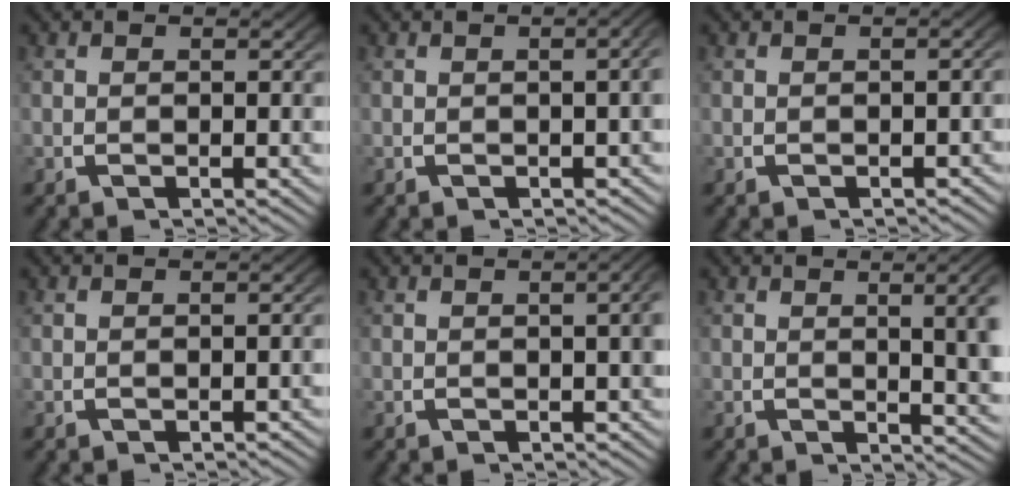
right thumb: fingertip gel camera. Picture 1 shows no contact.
{"total": 1.9, "force": [-0.3, 0.5, 1.8], "torque": [-0.020, 0.006, -0.002]}
{"total": 0.9, "force": [-0.7, 0.3, 0.5], "torque": [-0.006, -0.001, -0.009]}
{"total": 0.6, "force": [-0.5, 0.1, 0.2], "torque": [-0.005, 0.001, -0.006]}
{"total": 1.9, "force": [-0.1, 0.5, 1.8], "torque": [-0.020, 0.001, 0.001]}
{"total": 5.0, "force": [0.8, 1.6, 4.6], "torque": [-0.046, -0.001, 0.014]}